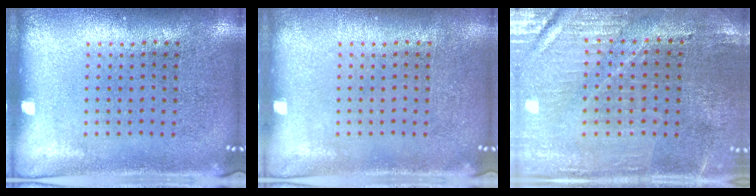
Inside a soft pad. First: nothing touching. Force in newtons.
{"total": 0.0}
{"total": 1.3, "press": 1.3, "slide": 0.2}